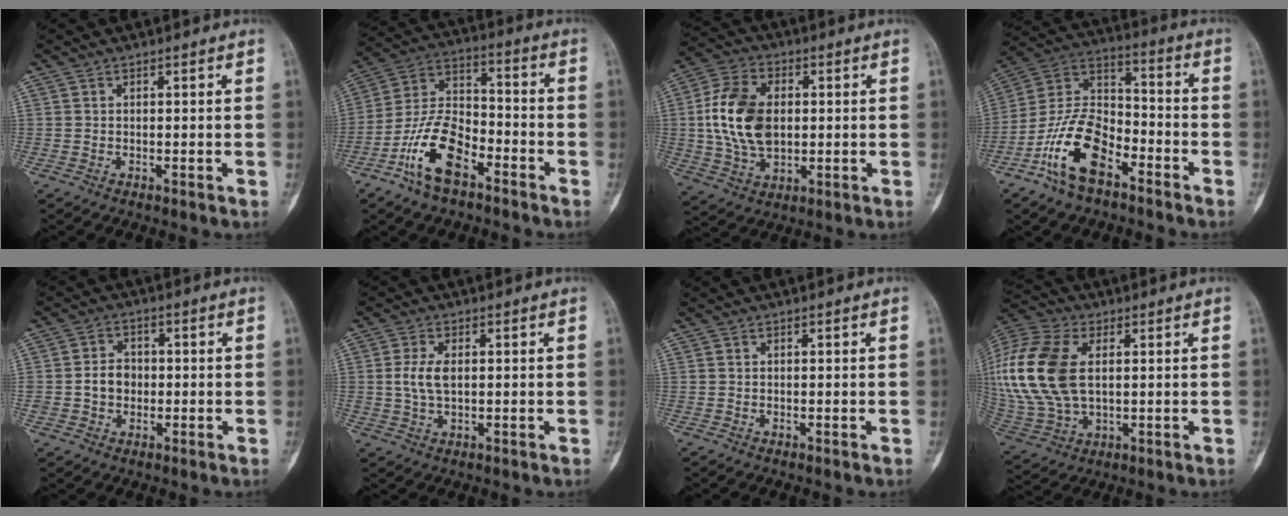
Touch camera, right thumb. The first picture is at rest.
{"total": 13.3, "force": [-7.4, 6.5, 9.0], "torque": [-0.170, 0.055, -0.145]}
{"total": 14.2, "force": [0.8, 9.2, 10.8], "torque": [-0.195, 0.006, 0.016]}
{"total": 15.1, "force": [-8.2, 7.7, 10.0], "torque": [-0.183, 0.062, -0.163]}
{"total": 5.0, "force": [-0.5, 4.2, 2.7], "torque": [-0.030, 0.012, -0.013]}
{"total": 4.8, "force": [0.5, 2.6, 4.1], "torque": [-0.089, 0.000, 0.009]}
{"total": 0.0}
{"total": 23.5, "force": [4.0, 14.4, 18.1], "torque": [-0.441, 0.008, 0.078]}